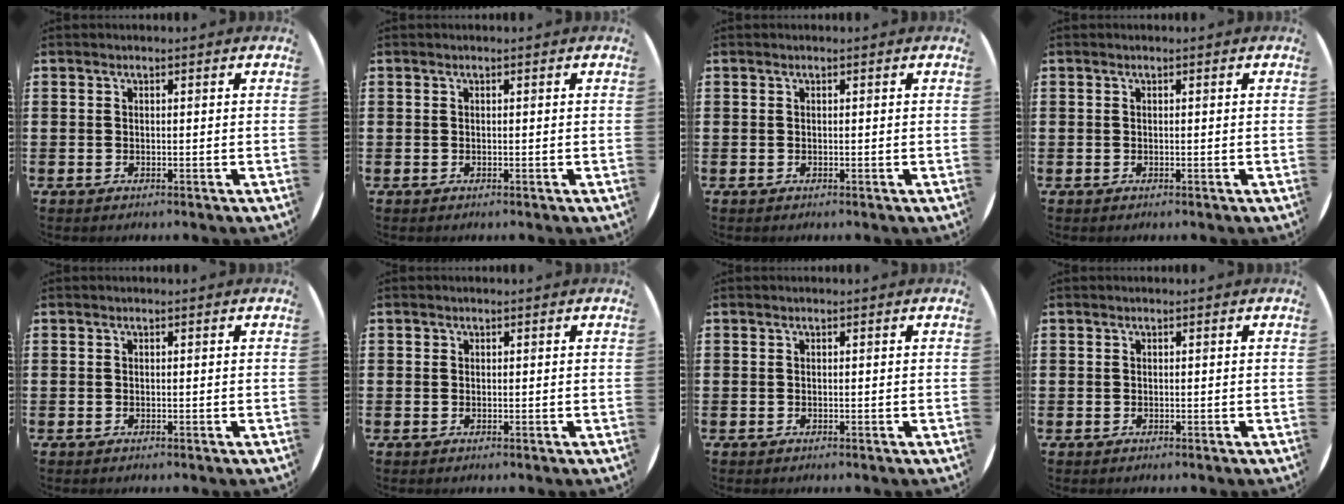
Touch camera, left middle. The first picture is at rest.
{"total": 0.0}
{"total": 0.0}
{"total": 0.0}
{"total": 0.0}
{"total": 0.0}
{"total": 0.0}
{"total": 0.0}